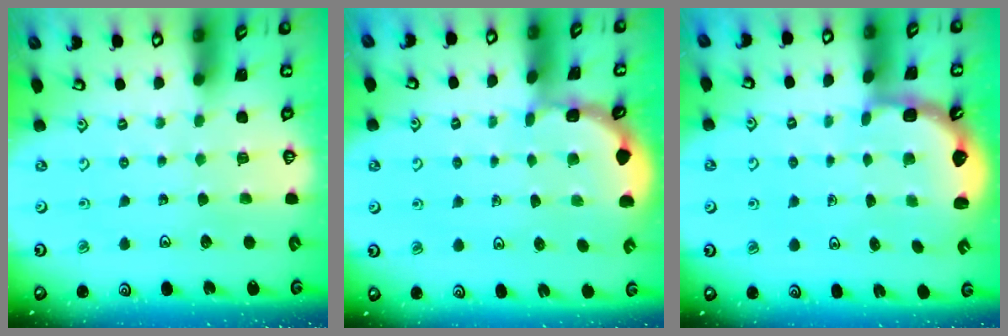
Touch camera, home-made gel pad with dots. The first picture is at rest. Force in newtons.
{"total": 1.7, "press": 1.7, "slide": 0.1}
{"total": 2.4, "press": 2.0, "slide": 1.3}